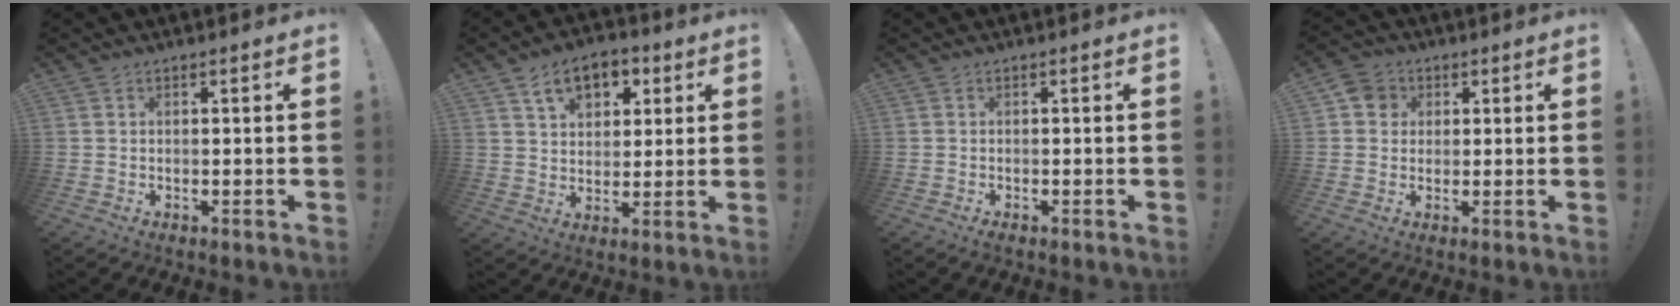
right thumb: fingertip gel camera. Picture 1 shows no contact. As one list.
[{"total": 11.0, "force": [5.4, 7.5, 6.0], "torque": [-0.094, -0.010, 0.100]}, {"total": 0.9, "force": [-0.6, 0.2, 0.6], "torque": [-0.009, 0.001, -0.010]}, {"total": 5.7, "force": [1.8, 5.0, 2.0], "torque": [-0.020, -0.001, 0.033]}]